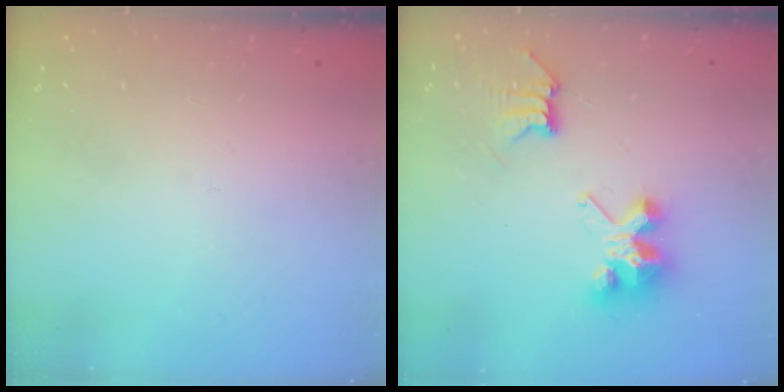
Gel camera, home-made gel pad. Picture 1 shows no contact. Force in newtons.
{"total": 8.1, "press": 8.1, "slide": 0.3}